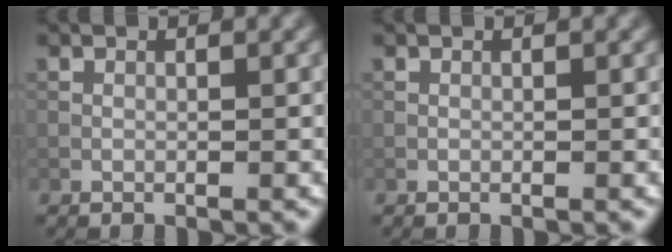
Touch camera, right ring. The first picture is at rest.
{"total": 0.0}